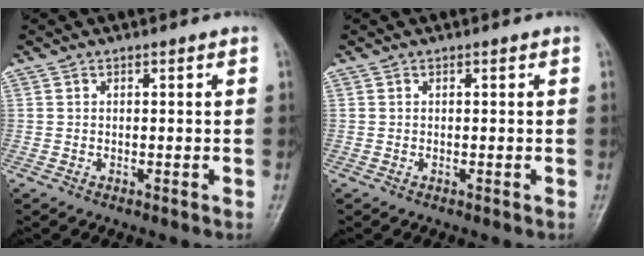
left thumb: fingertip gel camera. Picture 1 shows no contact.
{"total": 0.0}